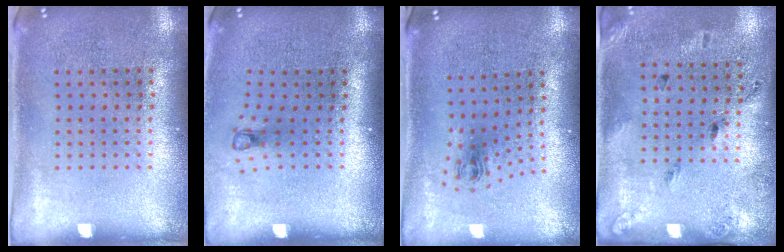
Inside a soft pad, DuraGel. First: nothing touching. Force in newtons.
{"total": 0.8, "press": 0.4, "slide": 0.7}
{"total": 0.8, "press": 0.4, "slide": 0.8}
{"total": 1.8, "press": 1.1, "slide": 1.5}